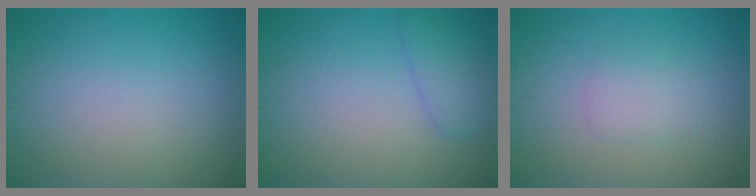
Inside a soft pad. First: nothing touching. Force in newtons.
{"total": 2.2, "press": 2.2, "slide": 0.1}
{"total": 1.6, "press": 1.6, "slide": 0.1}